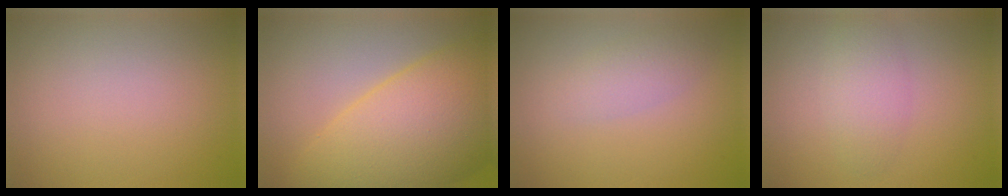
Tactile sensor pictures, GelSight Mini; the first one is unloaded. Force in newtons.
{"total": 12.6, "press": 12.6, "slide": 0.4}
{"total": 2.1, "press": 2.1, "slide": 0.0}
{"total": 2.8, "press": 2.8, "slide": 0.1}